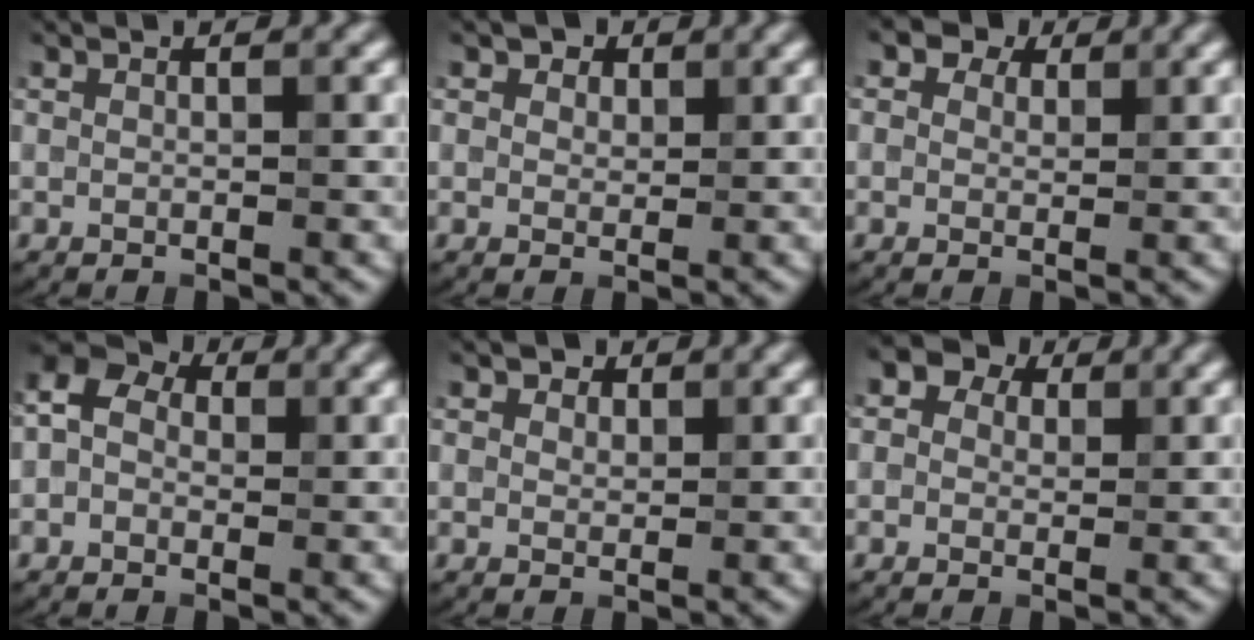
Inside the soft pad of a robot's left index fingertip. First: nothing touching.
{"total": 2.2, "force": [1.3, 1.5, 1.0], "torque": [-0.014, 0.001, 0.006]}
{"total": 3.7, "force": [2.3, 2.4, 1.7], "torque": [-0.029, 0.007, 0.008]}
{"total": 5.2, "force": [0.5, 4.3, 2.9], "torque": [-0.037, 0.024, -0.031]}
{"total": 1.7, "force": [1.1, 1.1, 0.7], "torque": [-0.009, 0.000, 0.008]}
{"total": 4.6, "force": [2.0, 3.5, 2.3], "torque": [-0.022, 0.015, -0.011]}